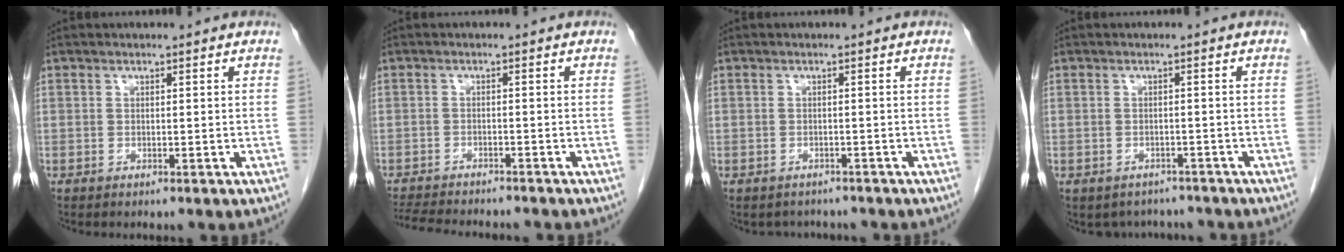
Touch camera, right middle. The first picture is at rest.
{"total": 10.4, "force": [-9.5, 1.5, 3.9], "torque": [-0.068, -0.012, -0.138]}
{"total": 2.6, "force": [-2.3, 1.2, -0.1], "torque": [-0.006, 0.000, -0.032]}
{"total": 5.2, "force": [-4.6, 2.4, 0.3], "torque": [0.003, 0.009, -0.056]}